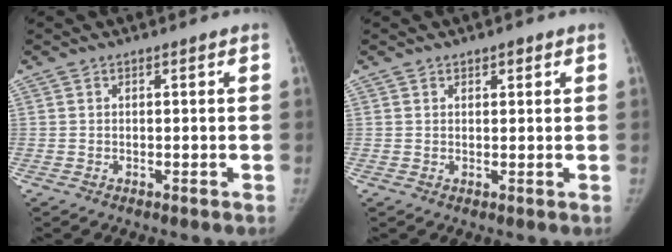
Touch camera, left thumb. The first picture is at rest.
{"total": 1.6, "force": [1.0, 0.9, 0.8], "torque": [0.000, -0.004, 0.012]}